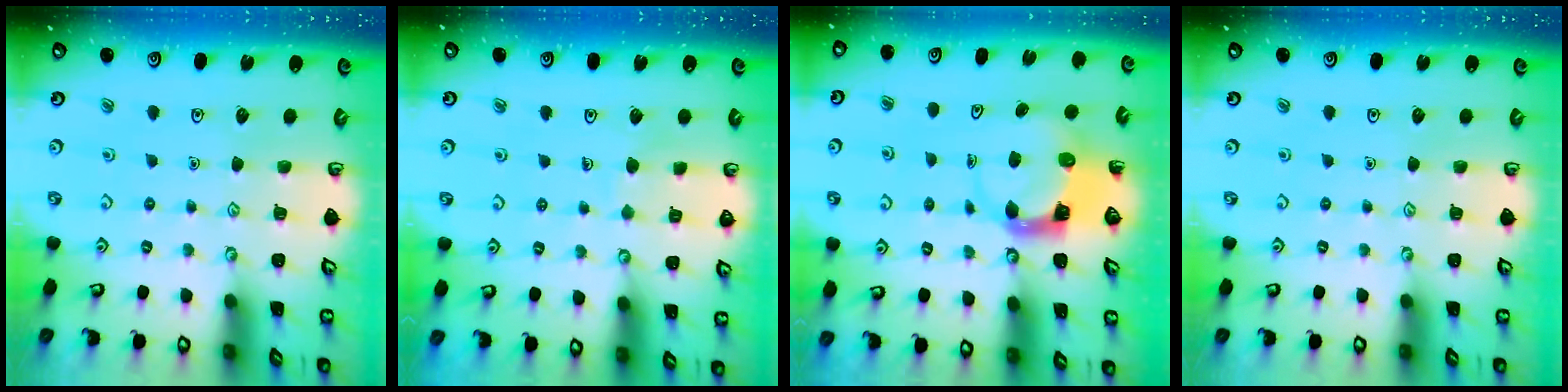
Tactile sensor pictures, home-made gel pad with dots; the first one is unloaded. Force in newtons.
{"total": 3.8, "press": 3.7, "slide": 0.3}
{"total": 3.8, "press": 3.7, "slide": 0.5}
{"total": 0.0}